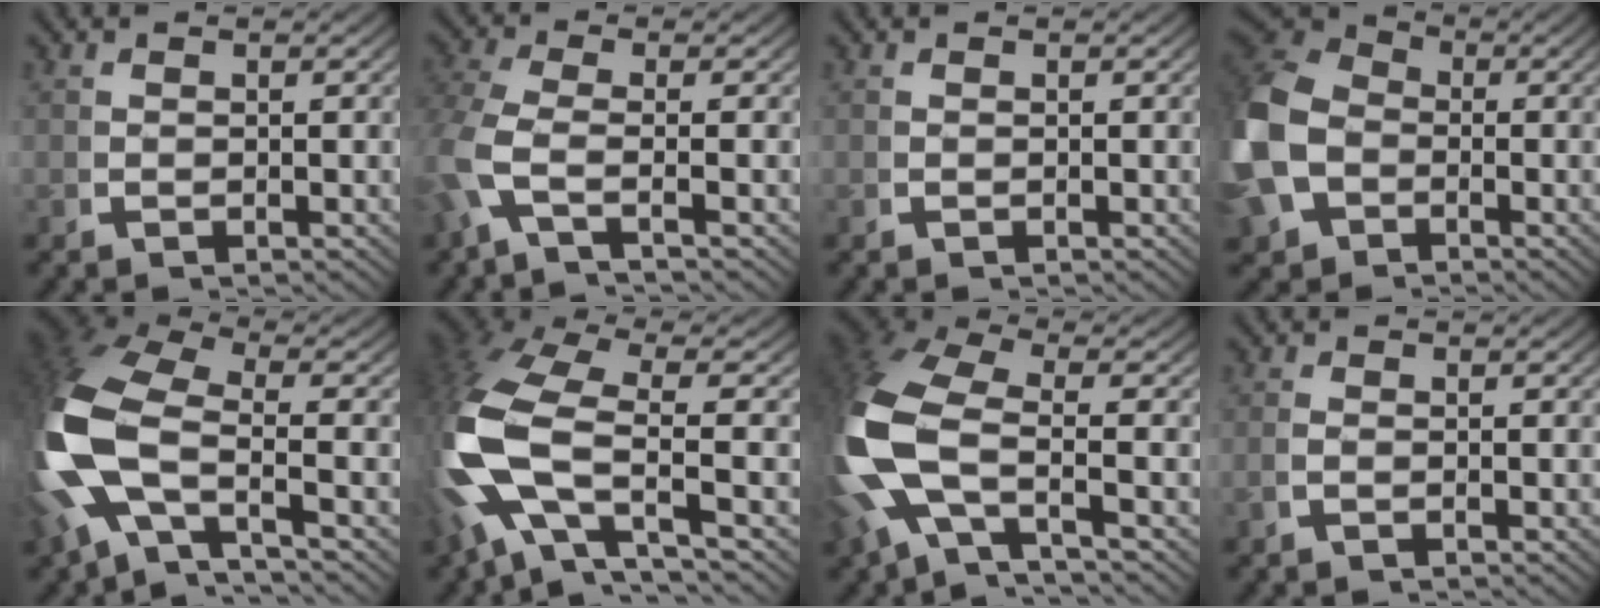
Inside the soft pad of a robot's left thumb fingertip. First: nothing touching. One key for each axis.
{"total": 5.2, "fx": -0.8, "fy": 2.6, "fz": 4.4, "tx": -0.132, "ty": -0.014, "tz": -0.007}
{"total": 0.0}
{"total": 11.8, "fx": -0.9, "fy": 9.8, "fz": 6.5, "tx": -0.171, "ty": -0.027, "tz": -0.008}
{"total": 12.6, "fx": -1.2, "fy": 8.3, "fz": 9.4, "tx": -0.261, "ty": -0.039, "tz": -0.003}
{"total": 11.5, "fx": -1.2, "fy": 7.1, "fz": 8.9, "tx": -0.244, "ty": -0.036, "tz": 0.003}
{"total": 11.2, "fx": -1.1, "fy": 7.2, "fz": 8.6, "tx": -0.246, "ty": -0.038, "tz": -0.002}
{"total": 0.7, "fx": -0.5, "fy": 0.0, "fz": 0.4, "tx": -0.013, "ty": -0.002, "tz": -0.007}